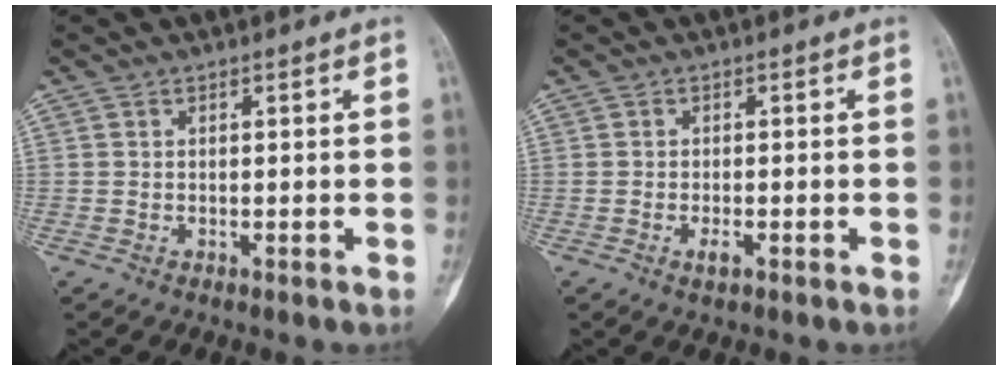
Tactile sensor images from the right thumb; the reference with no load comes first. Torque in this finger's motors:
{"motor_torque": [-0.14, 0.09, 0.03, 0.18, -0.02]}